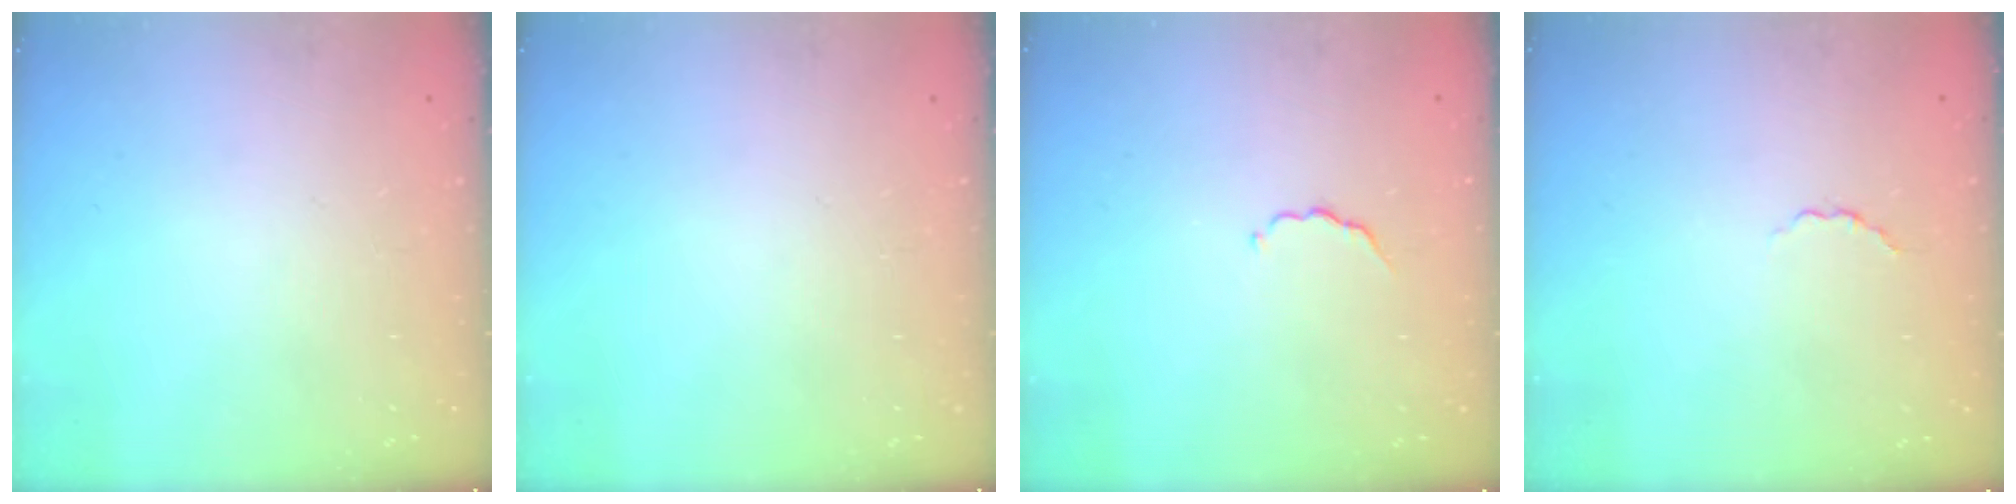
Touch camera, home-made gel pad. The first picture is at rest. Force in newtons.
{"total": 0.0}
{"total": 2.8, "press": 2.7, "slide": 0.5}
{"total": 1.8, "press": 1.6, "slide": 0.8}